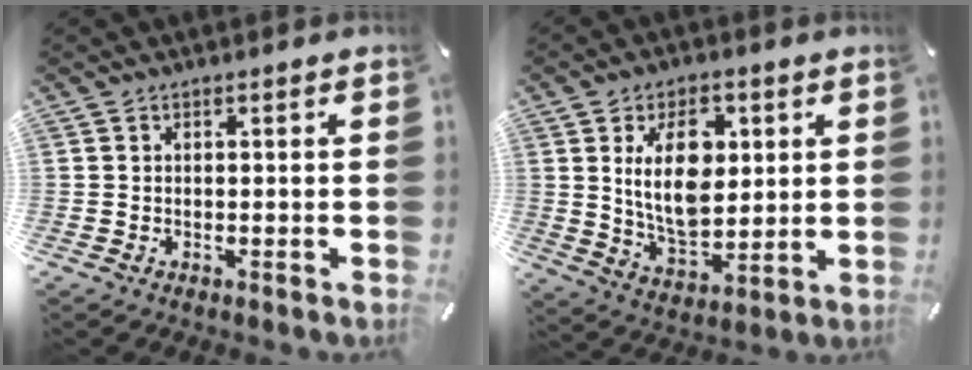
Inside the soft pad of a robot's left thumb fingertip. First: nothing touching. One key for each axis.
{"total": 14.8, "fx": 3.7, "fy": 9.6, "fz": 10.6, "tx": -0.205, "ty": -0.003, "tz": 0.059}